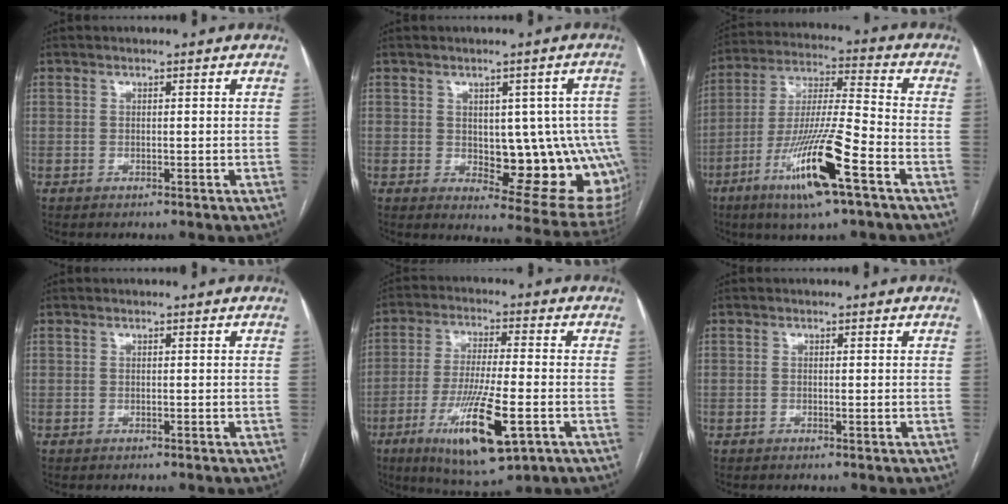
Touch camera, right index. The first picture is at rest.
{"total": 14.4, "force": [-0.9, 5.9, 13.1], "torque": [-0.113, 0.009, 0.011]}
{"total": 15.9, "force": [-7.6, 0.8, 13.9], "torque": [-0.276, -0.020, -0.135]}
{"total": 0.0}
{"total": 14.2, "force": [-5.6, 2.3, 12.9], "torque": [-0.243, -0.028, -0.089]}
{"total": 0.0}